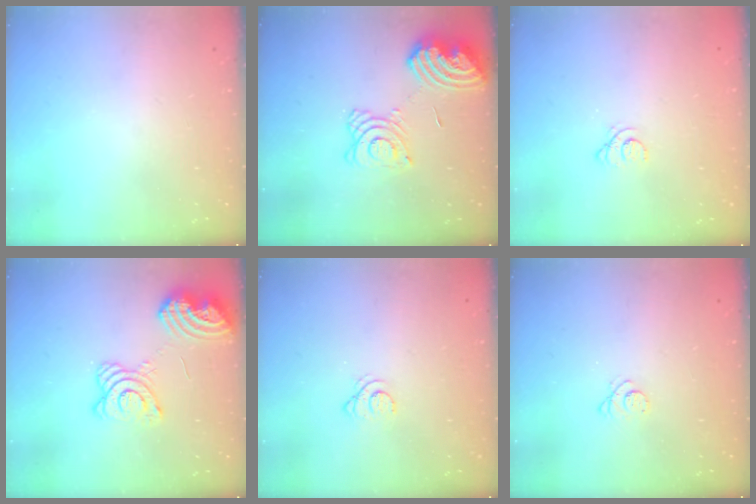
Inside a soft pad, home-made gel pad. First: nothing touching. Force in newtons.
{"total": 14.4, "press": 14.3, "slide": 1.5}
{"total": 1.5, "press": 1.4, "slide": 0.2}
{"total": 15.1, "press": 15.0, "slide": 1.8}
{"total": 2.1, "press": 2.1, "slide": 0.2}
{"total": 2.6, "press": 2.6, "slide": 0.3}